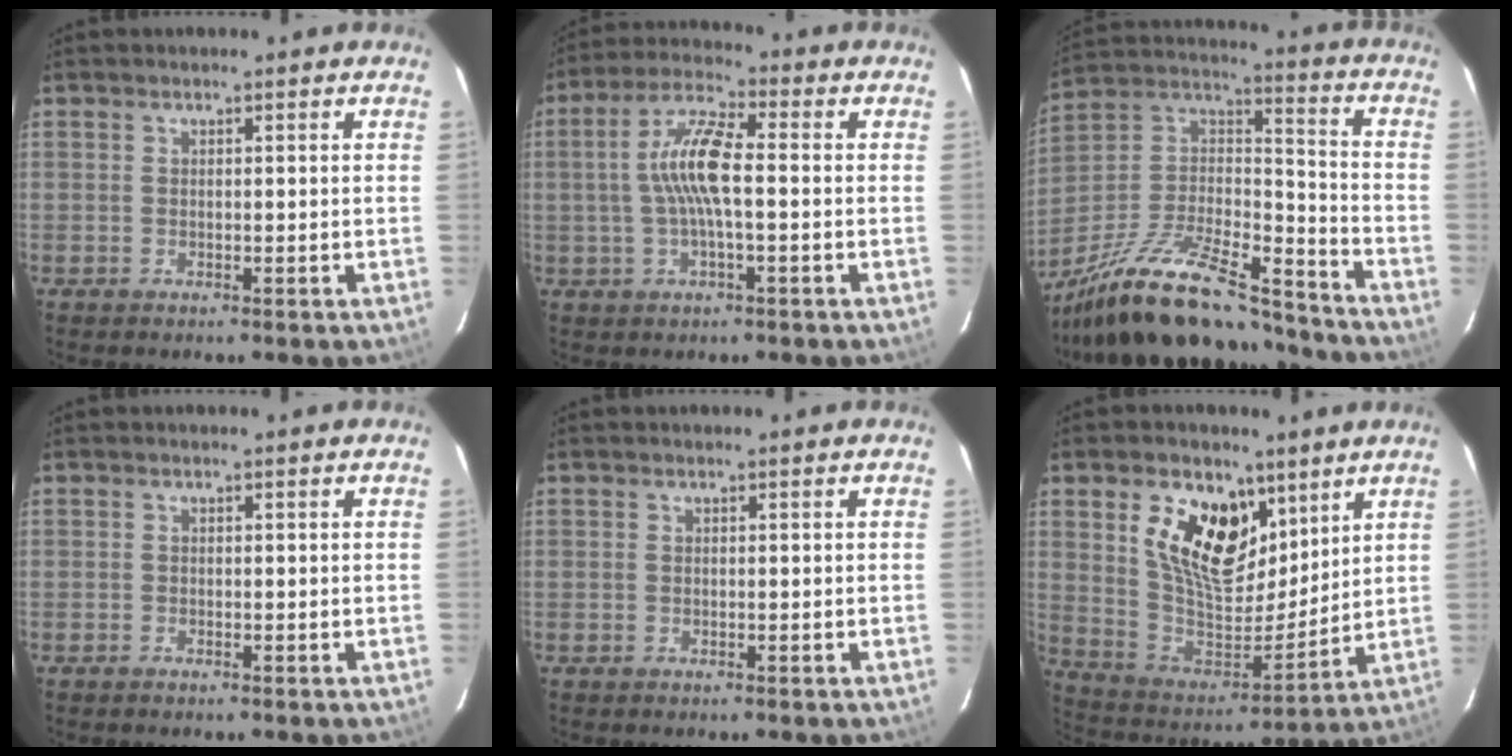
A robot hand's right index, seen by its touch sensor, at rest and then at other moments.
{"total": 9.4, "force": [-0.3, 2.3, 9.1], "torque": [-0.183, 0.014, -0.007]}
{"total": 26.9, "force": [-21.0, 8.0, 14.9], "torque": [-0.281, -0.001, -0.337]}
{"total": 0.0}
{"total": 0.0}
{"total": 17.1, "force": [8.4, 9.6, 11.4], "torque": [-0.212, 0.001, 0.161]}